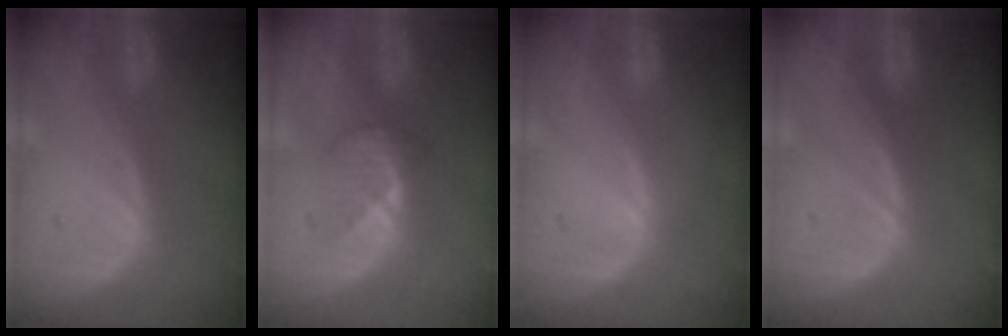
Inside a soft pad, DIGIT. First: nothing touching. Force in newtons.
{"total": 3.4, "press": 3.2, "slide": 1.3}
{"total": 0.0}
{"total": 0.0}